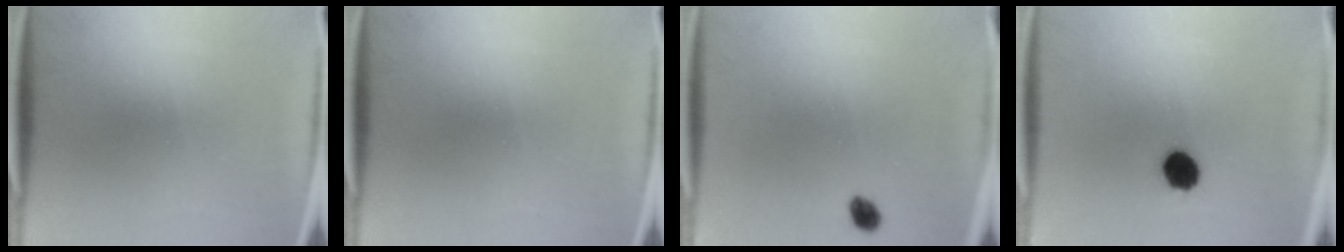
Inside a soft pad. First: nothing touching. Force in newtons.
{"total": 0.0}
{"total": 1.9}
{"total": 6.3}